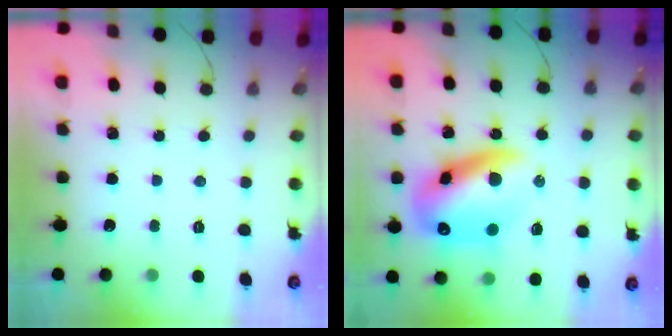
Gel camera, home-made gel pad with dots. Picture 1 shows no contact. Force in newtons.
{"total": 18.9, "press": 18.2, "slide": 4.8}